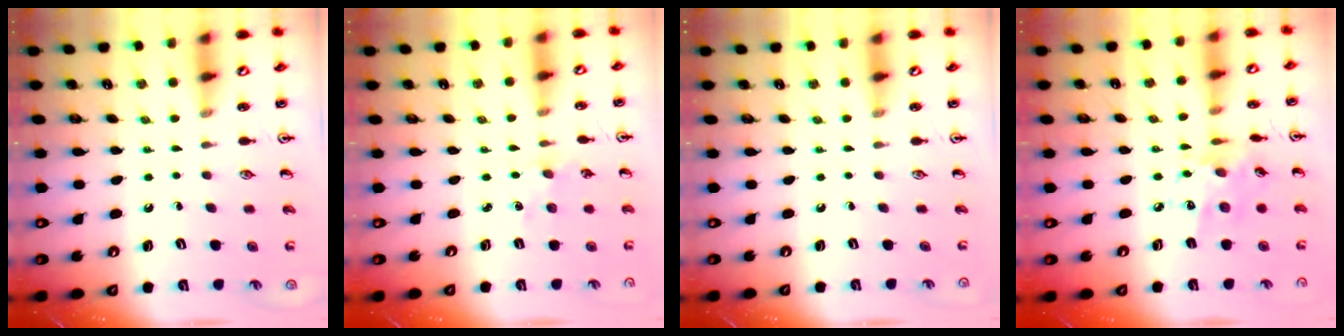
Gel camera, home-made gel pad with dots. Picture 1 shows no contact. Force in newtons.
{"total": 2.3, "press": 2.3, "slide": 0.3}
{"total": 0.0}
{"total": 9.6, "press": 9.6, "slide": 0.6}